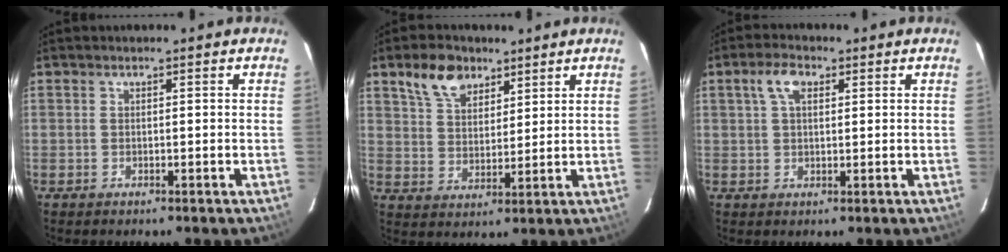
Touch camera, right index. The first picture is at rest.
{"total": 8.6, "force": [5.5, 4.9, 4.4], "torque": [-0.084, 0.022, 0.105]}
{"total": 4.4, "force": [1.7, 2.4, 3.3], "torque": [-0.063, 0.014, 0.032]}